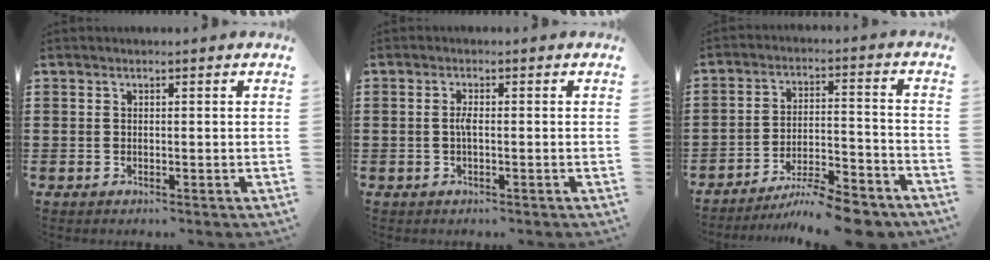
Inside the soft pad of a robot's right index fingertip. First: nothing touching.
{"total": 1.8, "force": [-0.3, 0.4, 1.7], "torque": [-0.041, -0.002, -0.008]}
{"total": 7.8, "force": [-7.0, 0.6, 3.5], "torque": [-0.055, 0.012, -0.133]}